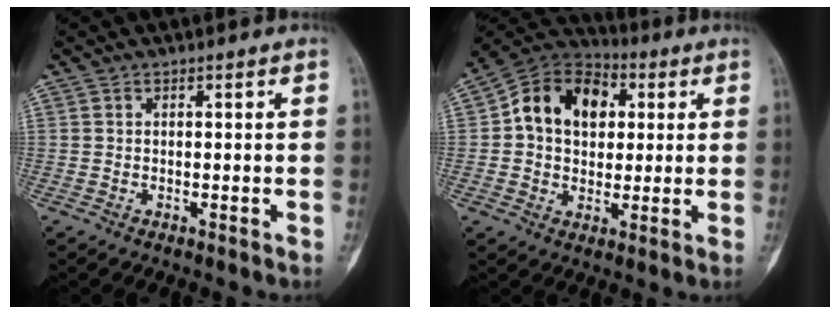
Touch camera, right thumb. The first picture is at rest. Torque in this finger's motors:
{"motor_torque": [1.74, 1.94, 0.49, -0.26, 0.09]}